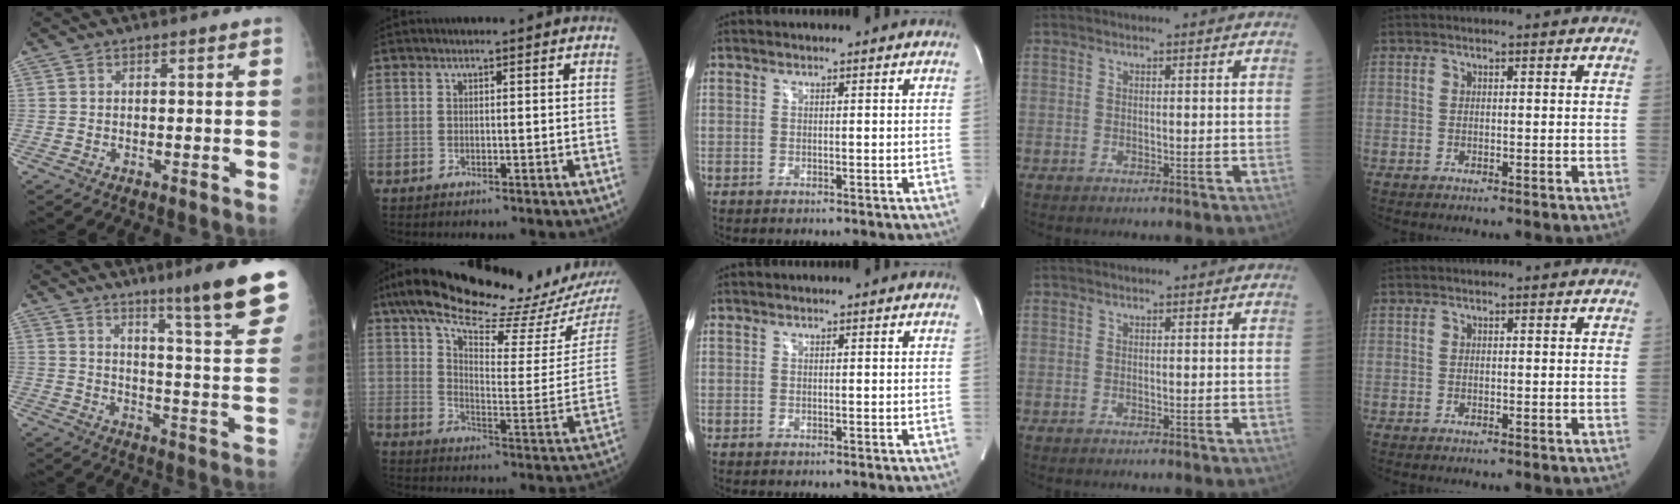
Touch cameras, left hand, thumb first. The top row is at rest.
{"thumb": {"total": 16.9, "force": [11.7, 0.6, 12.3], "torque": [-0.137, -0.077, 0.160]}, "index": {"total": 22.5, "force": [18.4, 1.0, 12.8], "torque": [-0.207, -0.043, 0.268]}}